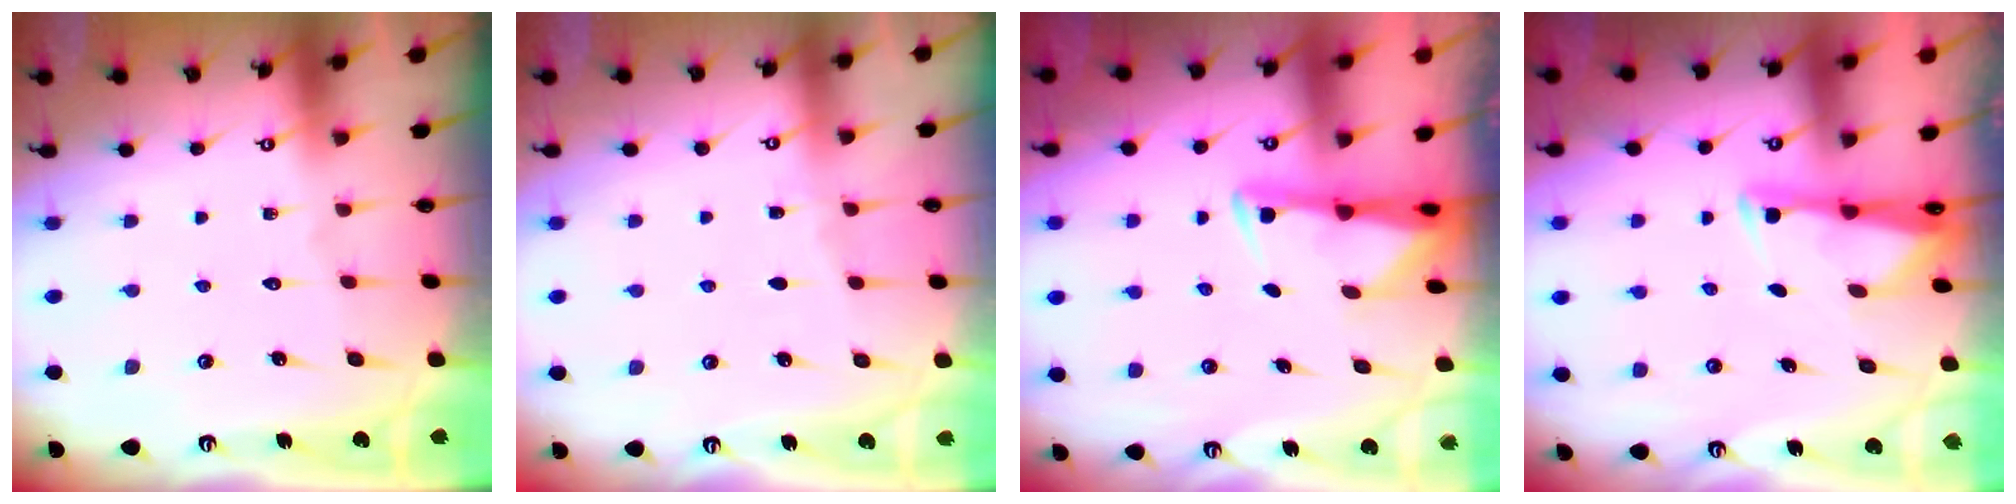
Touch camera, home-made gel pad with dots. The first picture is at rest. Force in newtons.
{"total": 2.4, "press": 2.4, "slide": 0.4}
{"total": 3.0, "press": 2.9, "slide": 0.6}
{"total": 2.8, "press": 2.8, "slide": 0.4}